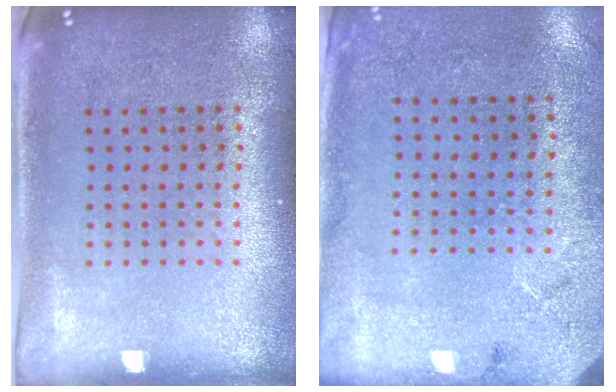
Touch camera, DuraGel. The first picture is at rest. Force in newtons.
{"total": 2.7, "press": 2.2, "slide": 1.7}